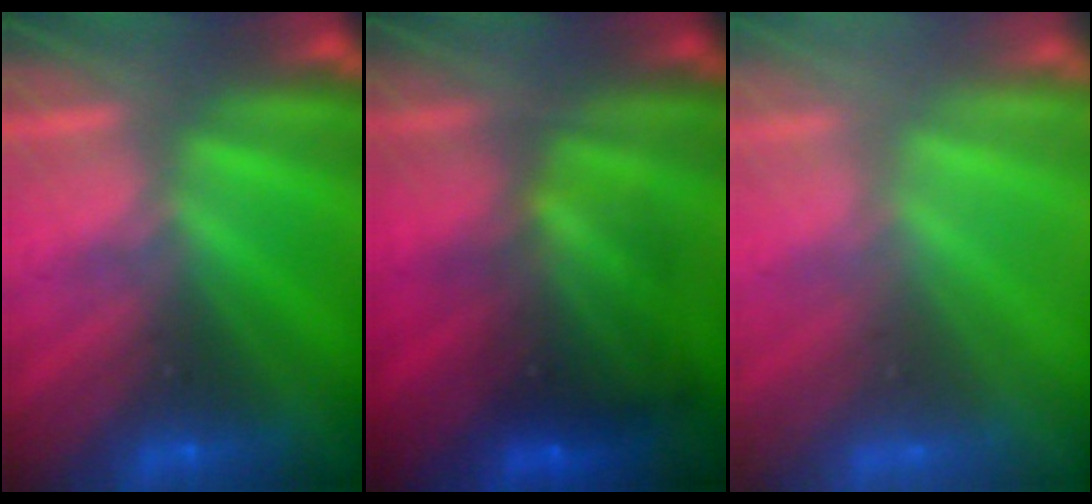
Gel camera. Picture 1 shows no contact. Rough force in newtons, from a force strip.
{"total": 7.5}
{"total": 3.4}